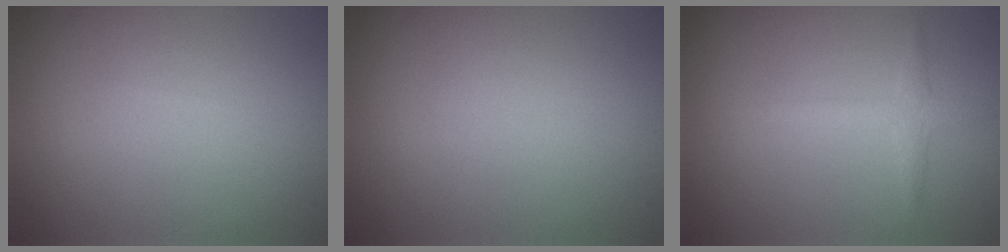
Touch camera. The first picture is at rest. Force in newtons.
{"total": 0.0}
{"total": 1.7, "press": 1.7, "slide": 0.0}